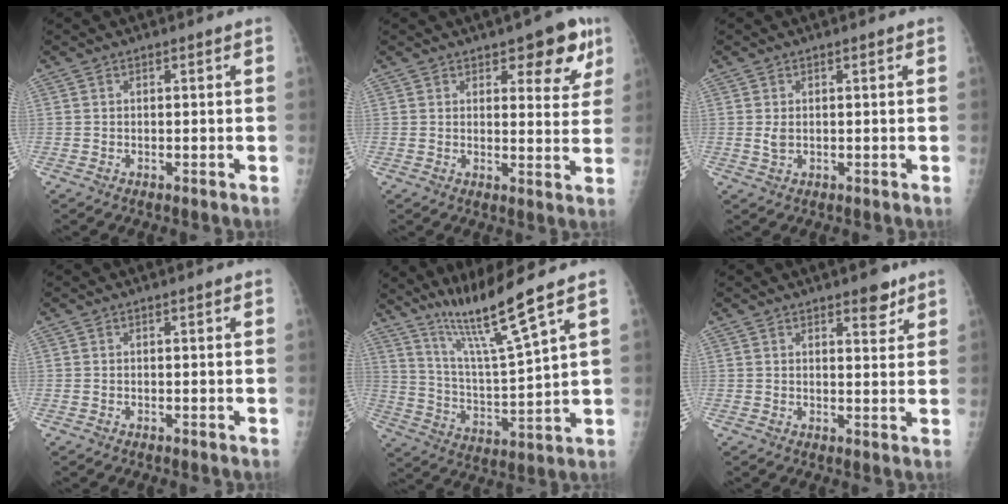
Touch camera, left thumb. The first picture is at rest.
{"total": 8.4, "force": [5.0, 3.7, 5.7], "torque": [-0.029, -0.021, 0.060]}
{"total": 1.6, "force": [0.2, 1.0, 1.2], "torque": [-0.023, -0.003, 0.005]}
{"total": 0.0}
{"total": 13.2, "force": [9.7, -1.0, 8.9], "torque": [-0.154, -0.064, 0.184]}
{"total": 3.8, "force": [2.7, 1.5, 2.2], "torque": [-0.013, -0.016, 0.036]}